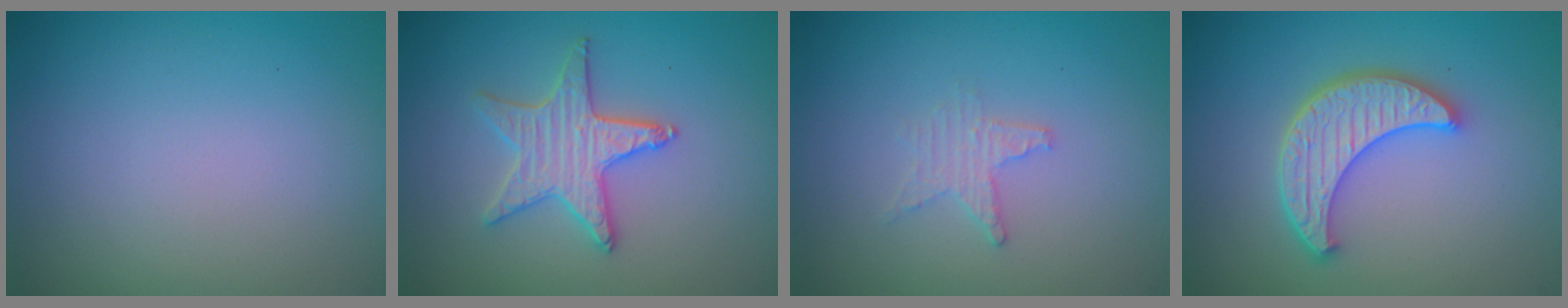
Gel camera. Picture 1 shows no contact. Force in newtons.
{"total": 3.1, "press": 3.1, "slide": 0.5}
{"total": 1.5, "press": 1.4, "slide": 0.3}
{"total": 5.0, "press": 4.1, "slide": 2.8}